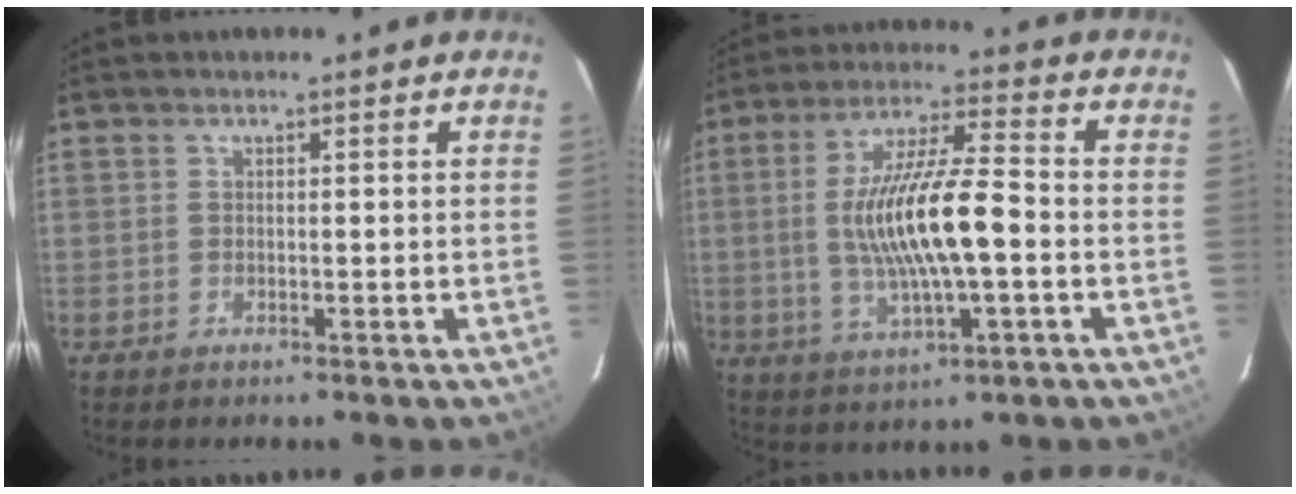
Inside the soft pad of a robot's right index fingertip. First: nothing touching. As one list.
[{"total": 15.0, "force": [-1.6, 3.2, 14.6], "torque": [-0.279, 0.000, -0.026]}]